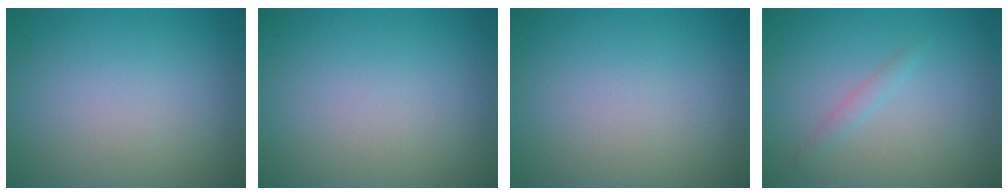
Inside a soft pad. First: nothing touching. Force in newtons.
{"total": 0.0}
{"total": 0.0}
{"total": 1.0, "press": 1.0, "slide": 0.1}